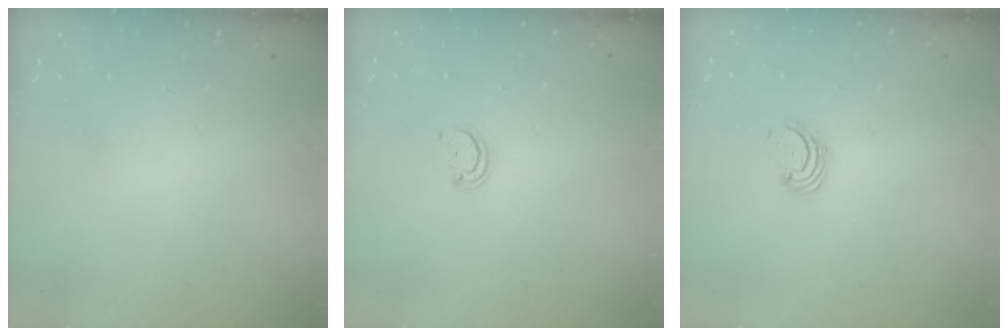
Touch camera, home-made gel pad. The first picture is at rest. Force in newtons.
{"total": 2.1, "press": 2.1, "slide": 0.2}
{"total": 1.6, "press": 1.6, "slide": 0.2}